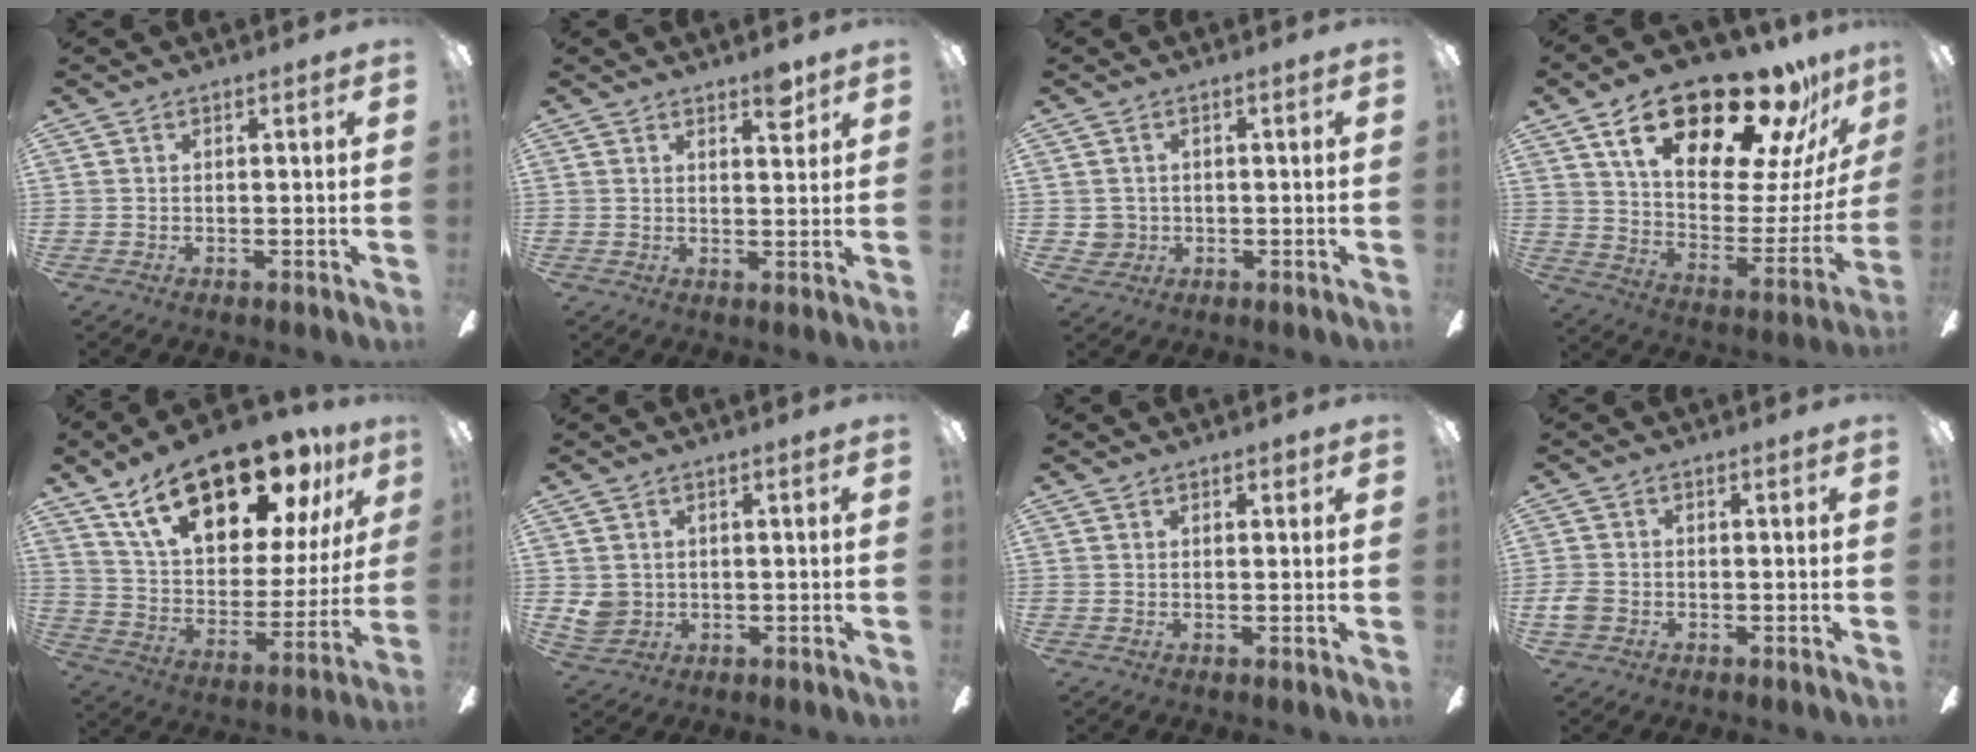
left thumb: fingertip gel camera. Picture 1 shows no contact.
{"total": 4.5, "force": [3.4, 1.4, 2.5], "torque": [-0.015, -0.020, 0.052]}
{"total": 3.3, "force": [0.0, 3.2, 0.6], "torque": [-0.016, 0.008, 0.002]}
{"total": 28.4, "force": [19.6, 10.2, 17.8], "torque": [-0.280, -0.121, 0.333]}
{"total": 24.1, "force": [16.0, 10.8, 14.4], "torque": [-0.243, -0.086, 0.280]}
{"total": 4.1, "force": [0.6, 3.9, 1.1], "torque": [-0.027, 0.006, 0.012]}
{"total": 1.4, "force": [0.7, 0.9, 0.8], "torque": [-0.008, 0.001, 0.010]}
{"total": 3.7, "force": [-1.2, 2.9, 2.0], "torque": [-0.043, 0.006, -0.024]}